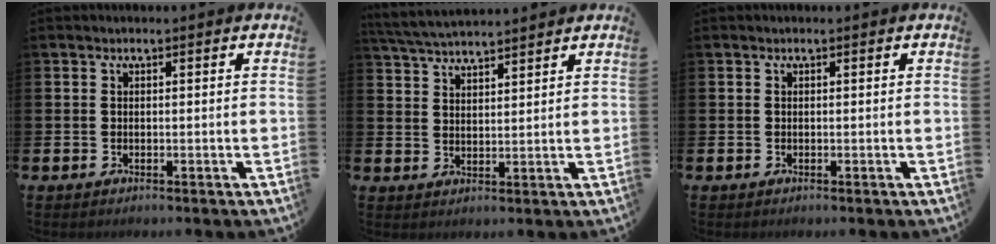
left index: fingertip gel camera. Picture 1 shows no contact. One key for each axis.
{"total": 4.3, "fx": 4.2, "fy": 0.3, "fz": 0.7, "tx": -0.032, "ty": -0.020, "tz": 0.076}
{"total": 0.0}